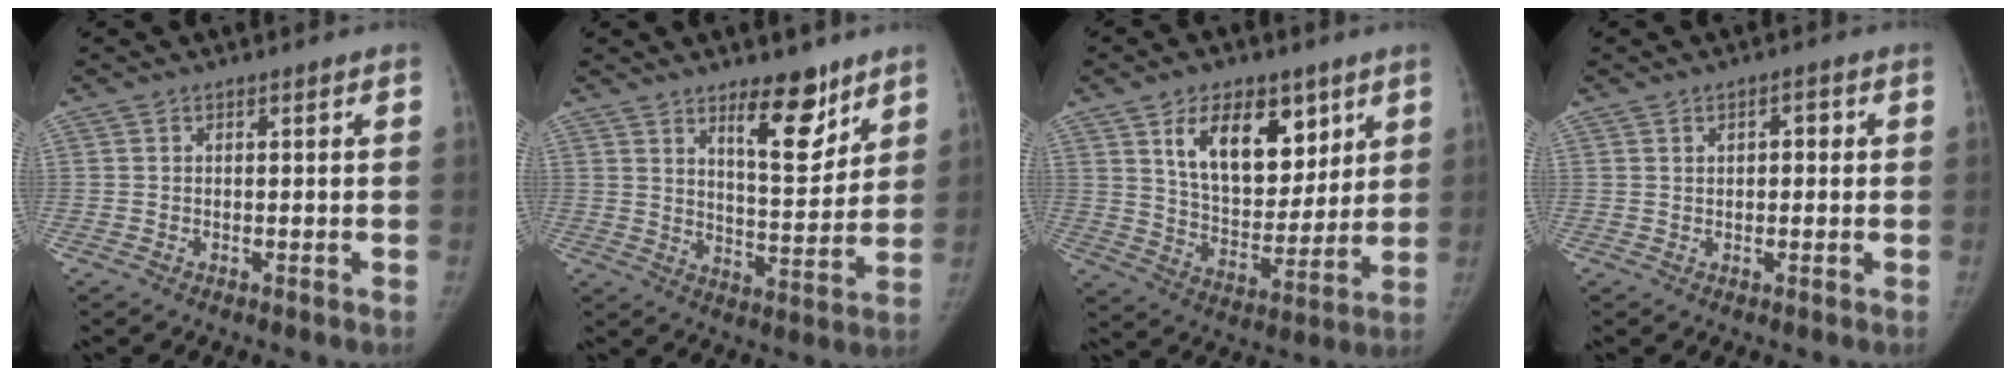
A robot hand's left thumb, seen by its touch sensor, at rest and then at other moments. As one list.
[{"total": 10.9, "force": [7.1, 4.1, 7.3], "torque": [-0.079, -0.055, 0.115]}, {"total": 16.1, "force": [7.6, 9.4, 10.6], "torque": [-0.121, -0.045, 0.140]}, {"total": 2.1, "force": [0.4, 1.3, 1.6], "torque": [-0.016, 0.007, 0.004]}]